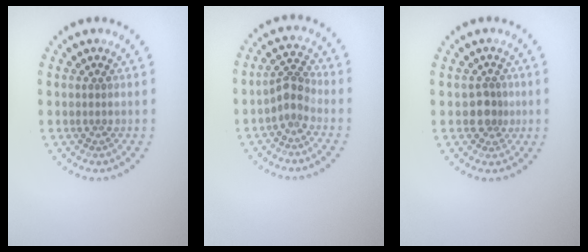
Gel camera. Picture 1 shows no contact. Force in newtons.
{"total": 2.4, "press": 1.9, "slide": 1.6}
{"total": 1.9, "press": 1.6, "slide": 1.0}